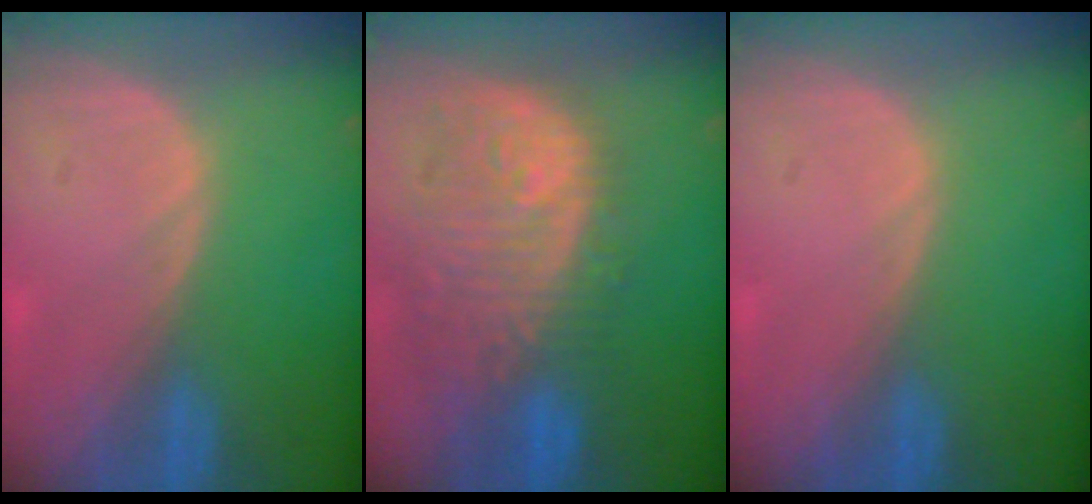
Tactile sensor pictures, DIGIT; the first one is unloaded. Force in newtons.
{"total": 12.1, "press": 10.8, "slide": 5.5}
{"total": 0.0}